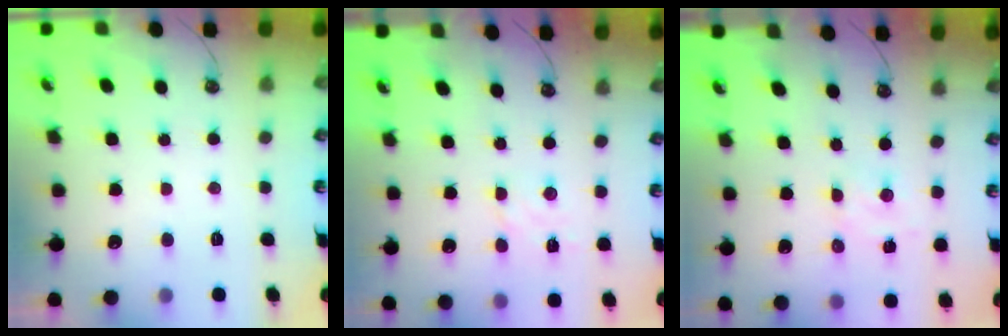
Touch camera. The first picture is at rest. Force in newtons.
{"total": 2.8, "press": 2.7, "slide": 0.4}
{"total": 3.1, "press": 3.1, "slide": 0.5}